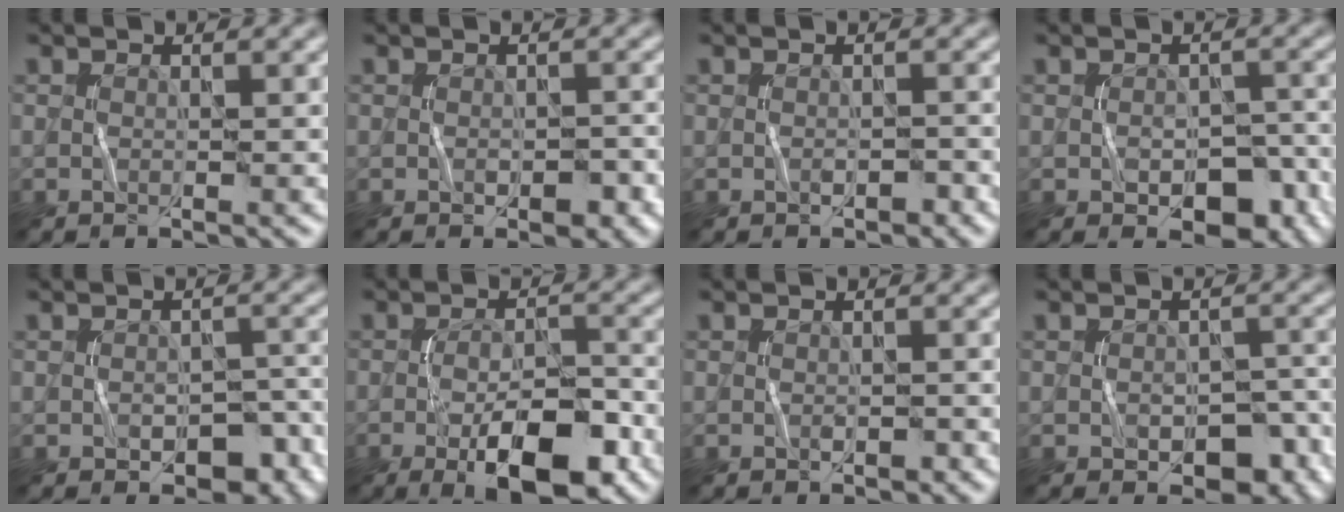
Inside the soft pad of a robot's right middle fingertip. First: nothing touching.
{"total": 2.1, "force": [-0.6, 1.2, 1.6], "torque": [-0.023, -0.003, -0.007]}
{"total": 0.9, "force": [-0.5, 0.6, 0.5], "torque": [-0.007, -0.001, -0.005]}
{"total": 5.1, "force": [-2.1, 3.3, 3.3], "torque": [-0.041, -0.007, -0.025]}
{"total": 5.3, "force": [-2.4, 3.4, 3.3], "torque": [-0.039, -0.002, -0.028]}
{"total": 8.6, "force": [-3.8, 3.2, 7.1], "torque": [-0.112, -0.002, -0.053]}
{"total": 0.6, "force": [-0.2, 0.4, 0.4], "torque": [-0.006, -0.002, -0.002]}
{"total": 5.6, "force": [-2.4, 3.6, 3.5], "torque": [-0.041, -0.007, -0.026]}